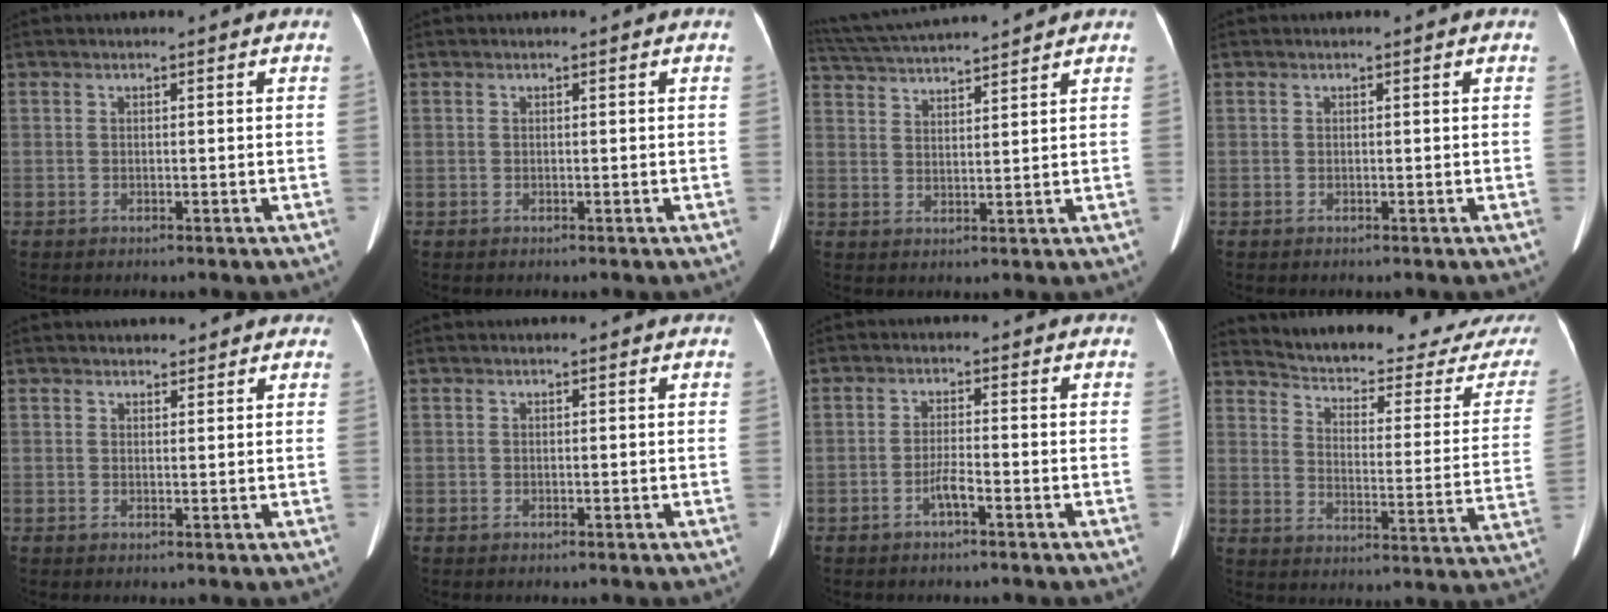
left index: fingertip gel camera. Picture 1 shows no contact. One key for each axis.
{"total": 0.0}
{"total": 12.3, "fx": 11.3, "fy": -0.2, "fz": 4.8, "tx": -0.099, "ty": 0.024, "tz": 0.183}
{"total": 0.0}
{"total": 4.4, "fx": 3.9, "fy": 1.7, "fz": 1.0, "tx": 0.002, "ty": 0.009, "tz": 0.042}
{"total": 0.0}
{"total": 2.3, "fx": -1.7, "fy": -0.1, "fz": 1.5, "tx": -0.027, "ty": -0.008, "tz": -0.030}
{"total": 23.5, "fx": 22.4, "fy": 2.6, "fz": 6.5, "tx": -0.088, "ty": -0.095, "tz": 0.274}